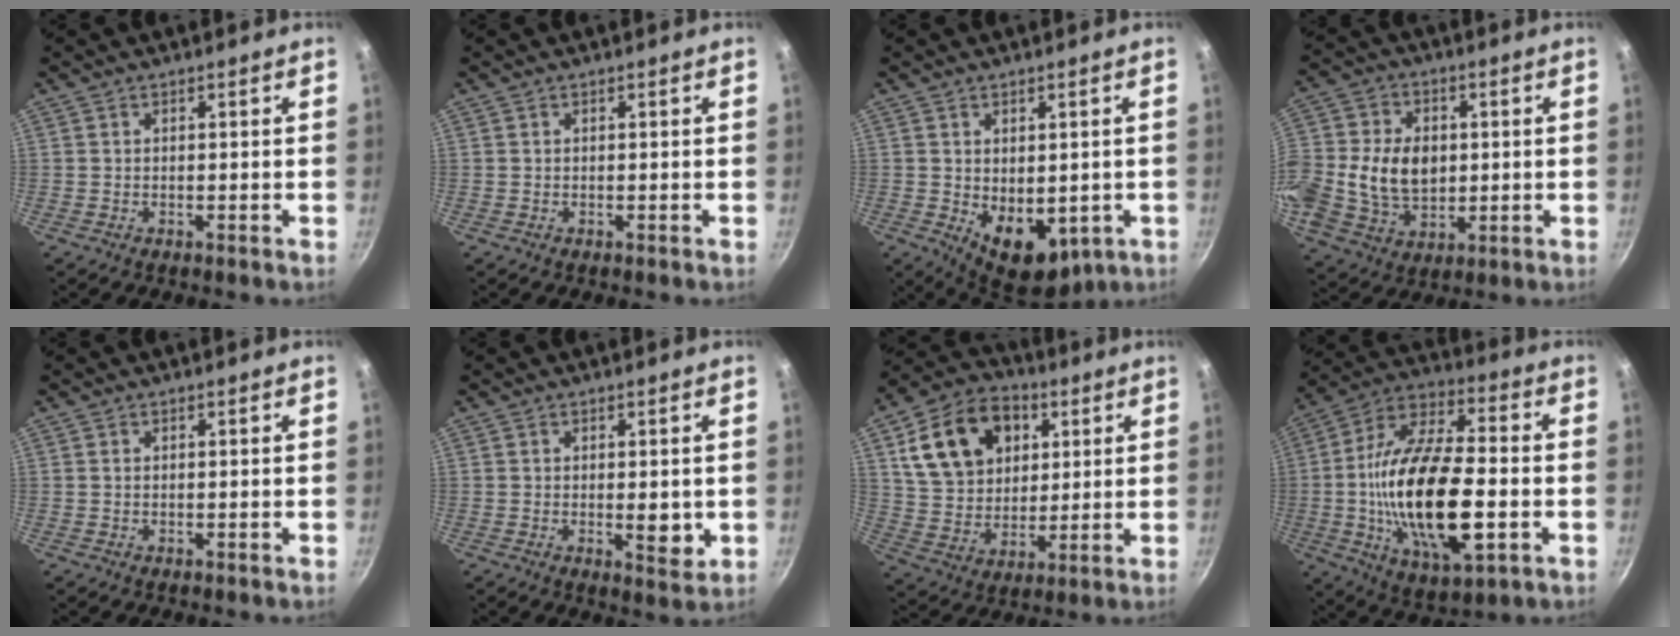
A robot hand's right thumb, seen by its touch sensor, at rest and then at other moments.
{"total": 0.0}
{"total": 10.6, "force": [-1.5, 7.0, 7.8], "torque": [-0.087, -0.019, -0.001]}
{"total": 18.1, "force": [0.3, 14.0, 11.4], "torque": [-0.240, 0.025, 0.009]}
{"total": 0.0}
{"total": 4.6, "force": [-0.3, 1.8, 4.2], "torque": [-0.058, -0.014, -0.001]}
{"total": 18.9, "force": [6.3, 13.9, 11.2], "torque": [-0.171, -0.001, 0.111]}
{"total": 25.1, "force": [-3.7, 11.0, 22.2], "torque": [-0.409, 0.017, -0.070]}